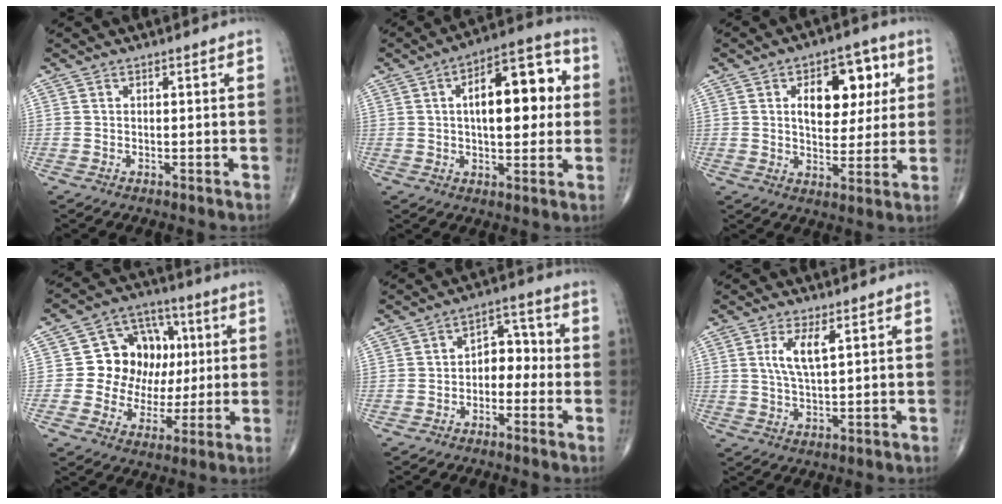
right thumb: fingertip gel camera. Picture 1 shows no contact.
{"total": 15.8, "force": [2.5, 7.2, 13.8], "torque": [-0.174, 0.021, 0.032]}
{"total": 12.8, "force": [3.8, 7.5, 9.7], "torque": [-0.092, -0.003, 0.056]}
{"total": 13.8, "force": [1.7, 11.5, 7.4], "torque": [-0.058, 0.017, 0.032]}
{"total": 6.1, "force": [-1.3, 4.2, 4.2], "torque": [-0.032, 0.035, -0.034]}
{"total": 5.4, "force": [2.0, 1.5, 4.8], "torque": [-0.101, -0.009, 0.044]}